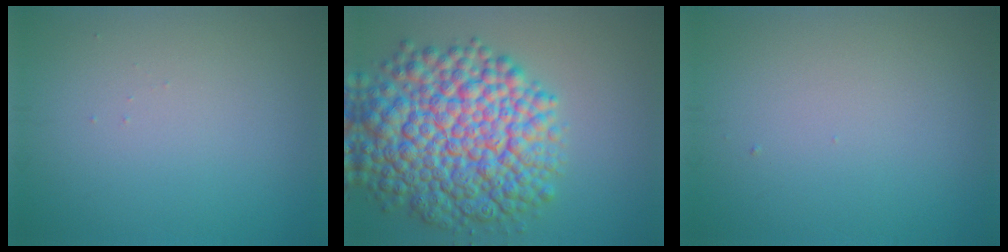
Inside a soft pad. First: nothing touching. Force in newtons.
{"total": 13.0, "press": 12.9, "slide": 0.4}
{"total": 0.0}